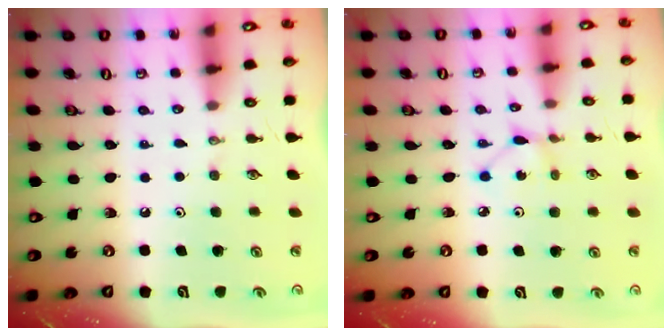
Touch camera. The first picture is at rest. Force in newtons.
{"total": 2.9, "press": 2.9, "slide": 0.2}